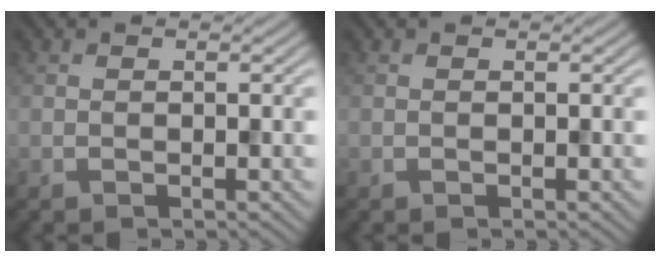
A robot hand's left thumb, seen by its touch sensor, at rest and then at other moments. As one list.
[{"total": 0.0}]